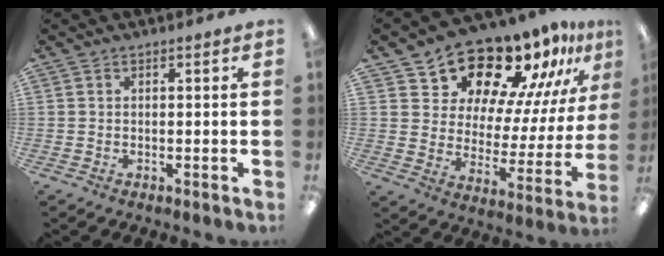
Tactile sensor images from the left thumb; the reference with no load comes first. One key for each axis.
{"total": 18.0, "fx": 15.7, "fy": 6.5, "fz": 5.9, "tx": -0.106, "ty": -0.135, "tz": 0.270}